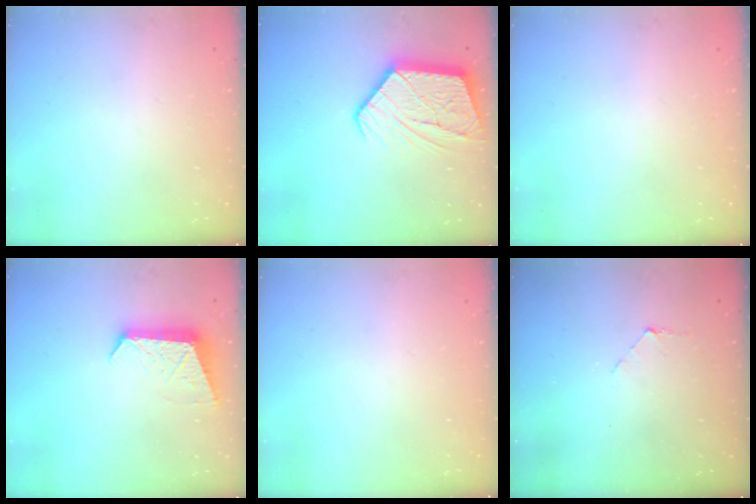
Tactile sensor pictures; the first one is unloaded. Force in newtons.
{"total": 17.9, "press": 17.8, "slide": 1.6}
{"total": 0.0}
{"total": 8.8, "press": 8.8, "slide": 0.7}
{"total": 0.0}
{"total": 3.6, "press": 3.6, "slide": 0.3}